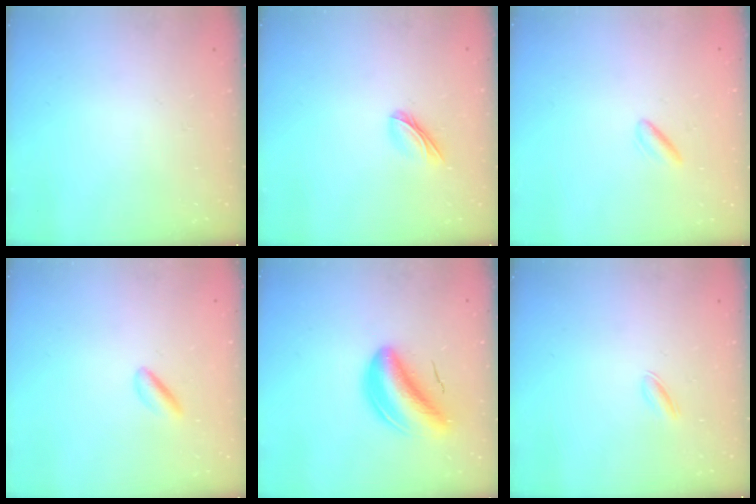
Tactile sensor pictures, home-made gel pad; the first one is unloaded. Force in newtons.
{"total": 4.5, "press": 4.5, "slide": 0.2}
{"total": 1.5, "press": 1.2, "slide": 0.9}
{"total": 2.0, "press": 1.7, "slide": 1.0}
{"total": 8.2, "press": 7.8, "slide": 2.5}
{"total": 2.3, "press": 2.3, "slide": 0.6}